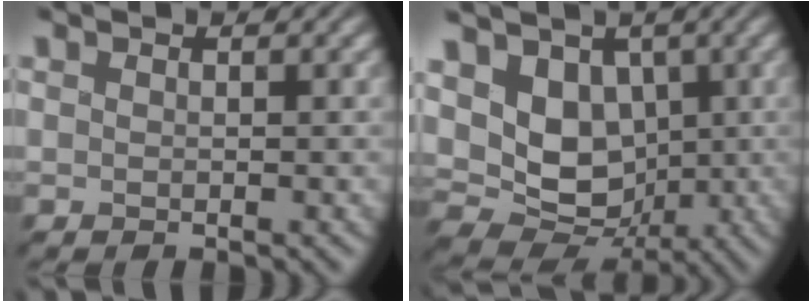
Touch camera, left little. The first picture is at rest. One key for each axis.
{"total": 9.4, "fx": 1.1, "fy": 7.5, "fz": 5.5, "tx": -0.116, "ty": 0.007, "tz": 0.022}